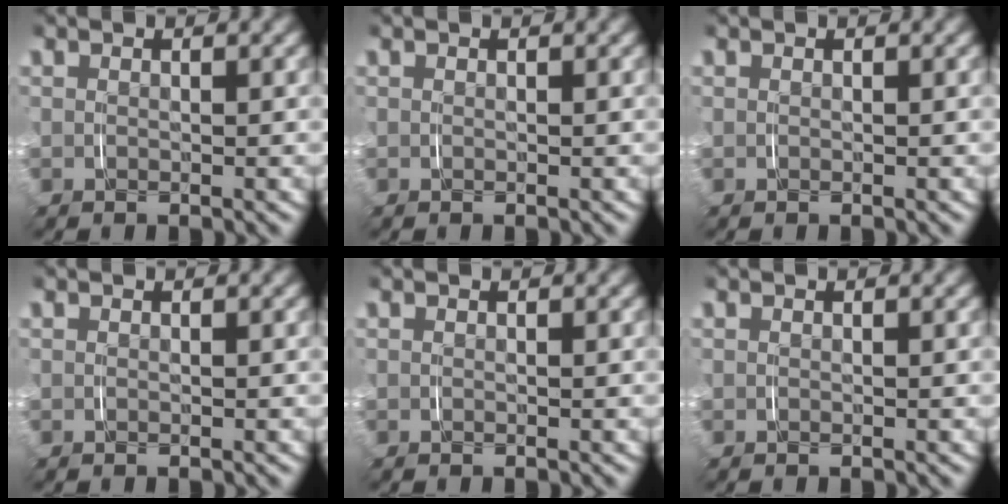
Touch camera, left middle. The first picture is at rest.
{"total": 0.0}
{"total": 0.0}
{"total": 0.0}
{"total": 0.0}
{"total": 0.0}